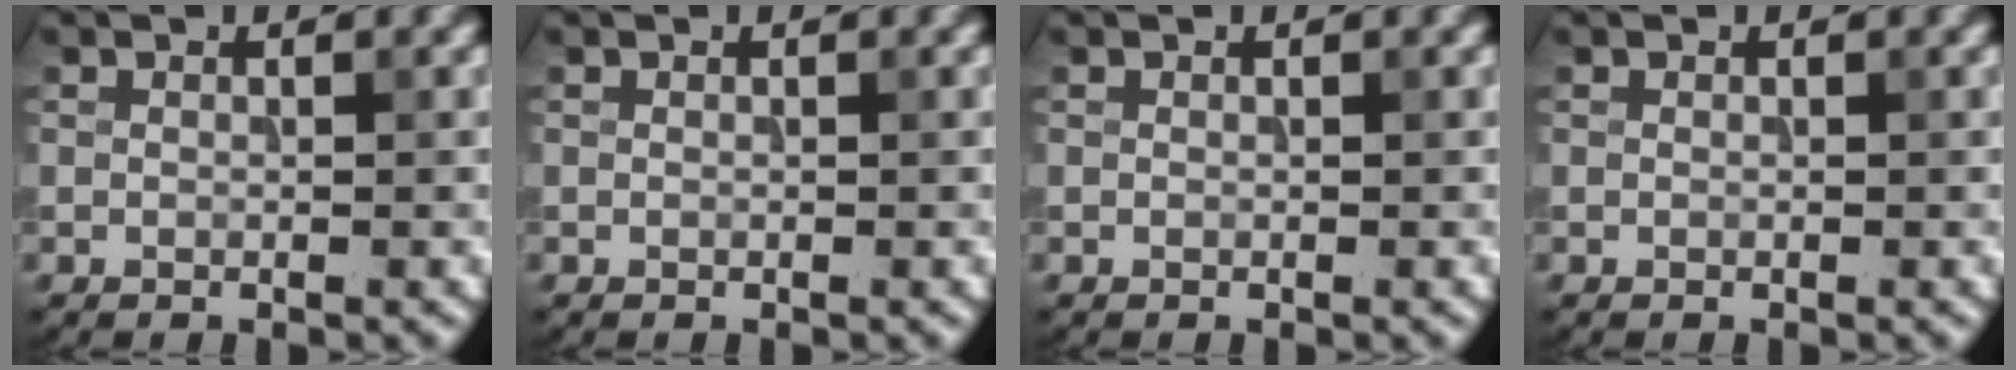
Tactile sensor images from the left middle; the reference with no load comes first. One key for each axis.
{"total": 0.0}
{"total": 0.0}
{"total": 0.0}